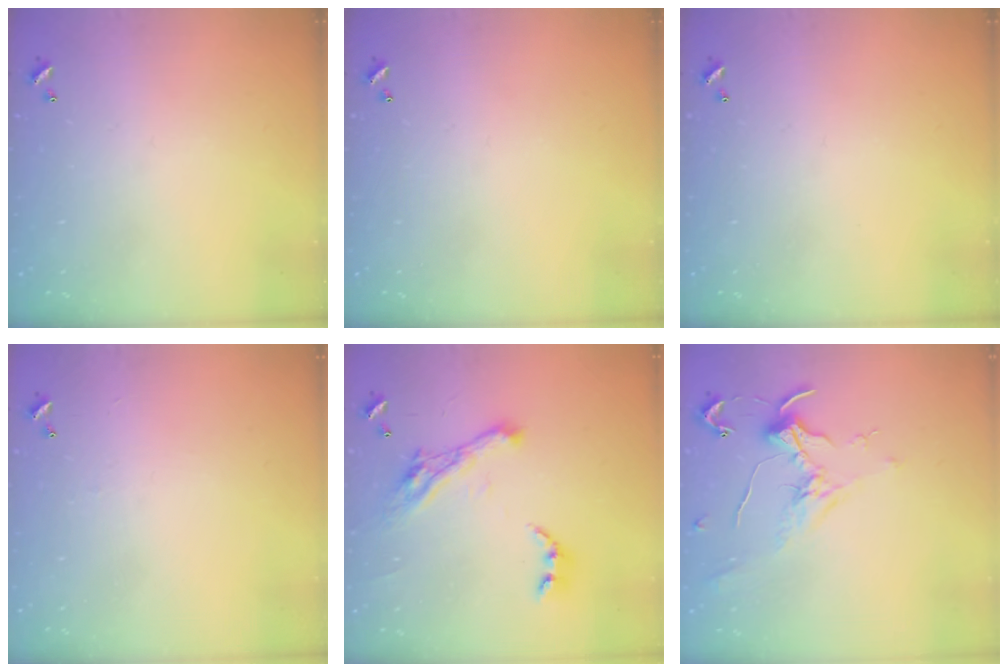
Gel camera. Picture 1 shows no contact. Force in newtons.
{"total": 0.0}
{"total": 0.0}
{"total": 2.6, "press": 2.6, "slide": 0.4}
{"total": 10.6, "press": 10.5, "slide": 1.7}
{"total": 0.7, "press": 0.3, "slide": 0.7}